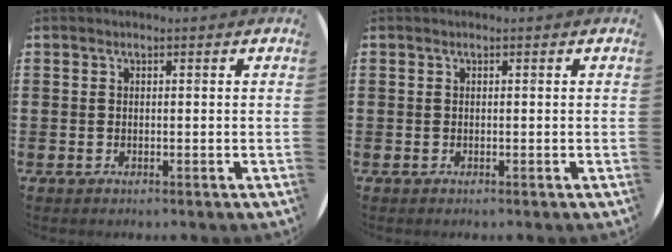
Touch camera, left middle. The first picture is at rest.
{"total": 0.0}